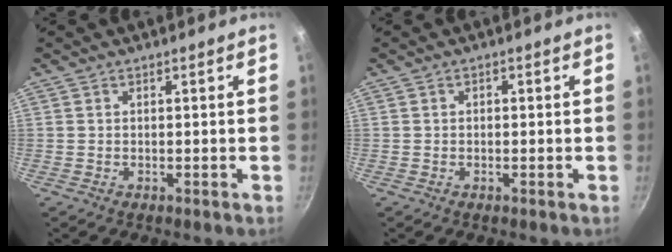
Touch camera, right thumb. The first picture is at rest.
{"total": 0.7, "force": [-0.1, 0.6, 0.4], "torque": [-0.005, 0.005, -0.001]}